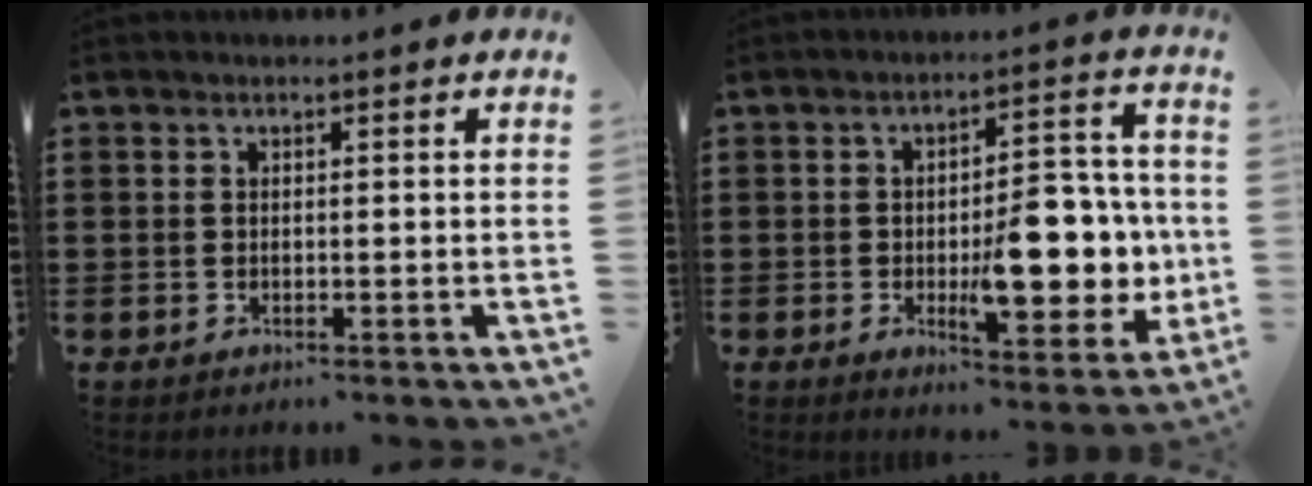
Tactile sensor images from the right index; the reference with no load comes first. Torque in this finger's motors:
{"motor_torque": [0.99, -0.66, 0.93, 0.21]}